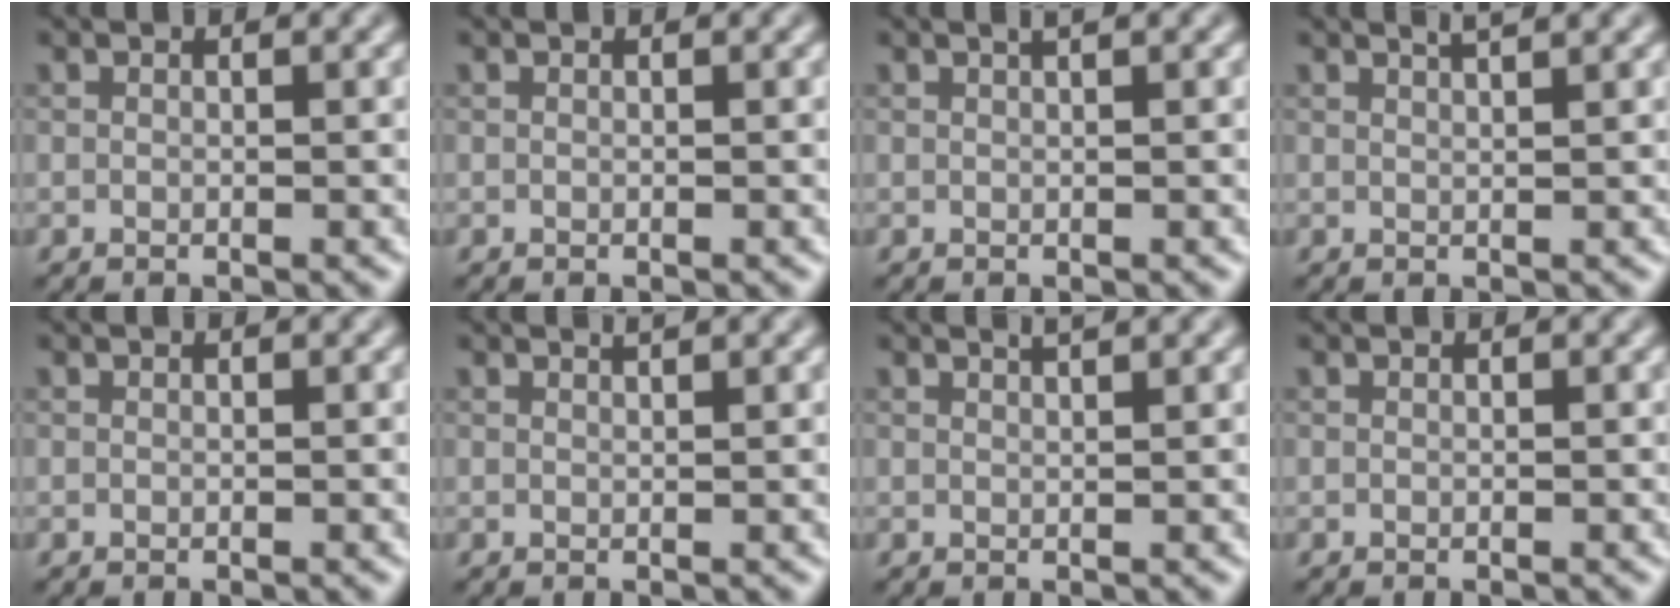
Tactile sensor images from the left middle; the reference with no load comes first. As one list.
[{"total": 0.0}, {"total": 0.8, "force": [0.5, -0.1, 0.6], "torque": [-0.010, 0.002, 0.010]}, {"total": 1.7, "force": [1.4, 0.1, 0.9], "torque": [-0.011, 0.003, 0.016]}, {"total": 0.0}, {"total": 0.7, "force": [0.7, -0.2, 0.1], "torque": [-0.004, 0.001, 0.012]}, {"total": 1.1, "force": [1.0, -0.1, 0.4], "torque": [-0.009, 0.001, 0.015]}, {"total": 0.0}]